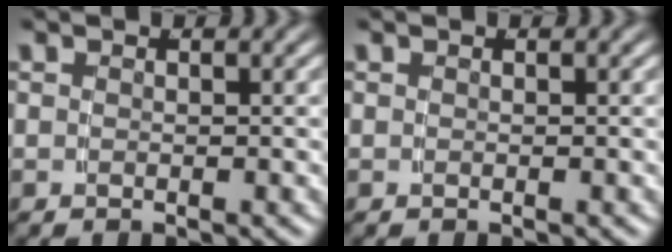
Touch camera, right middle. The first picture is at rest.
{"total": 0.0}